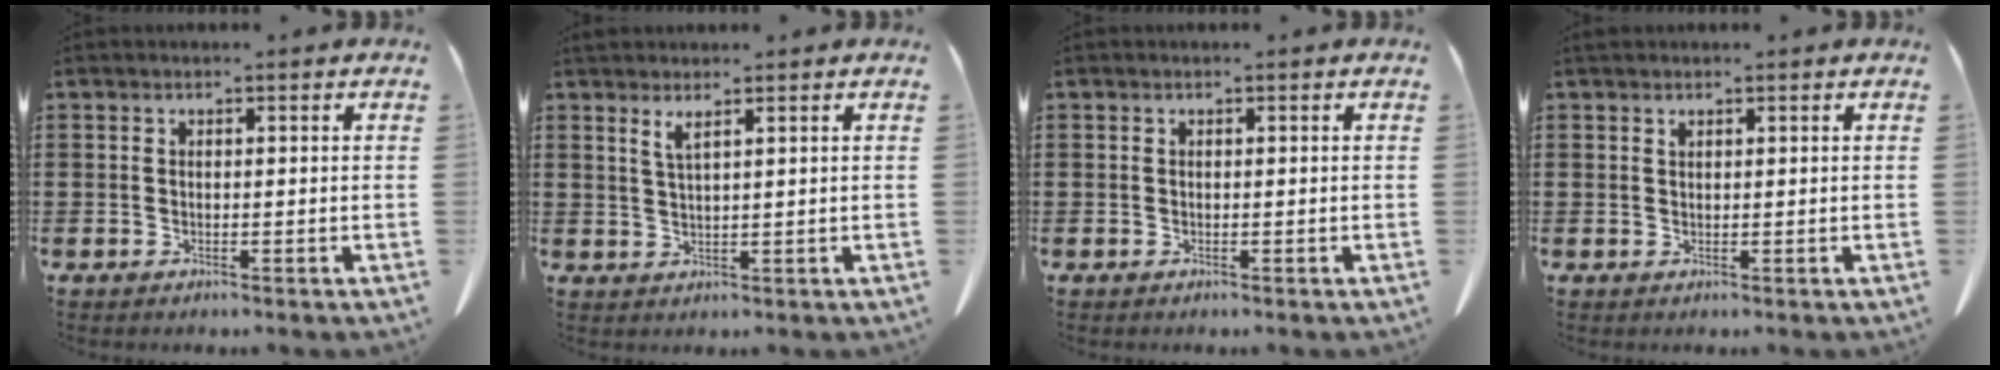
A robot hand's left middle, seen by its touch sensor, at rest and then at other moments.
{"total": 2.5, "force": [1.7, 0.2, 1.8], "torque": [-0.041, -0.001, 0.030]}
{"total": 0.0}
{"total": 0.7, "force": [0.5, 0.3, 0.4], "torque": [-0.011, 0.000, 0.011]}